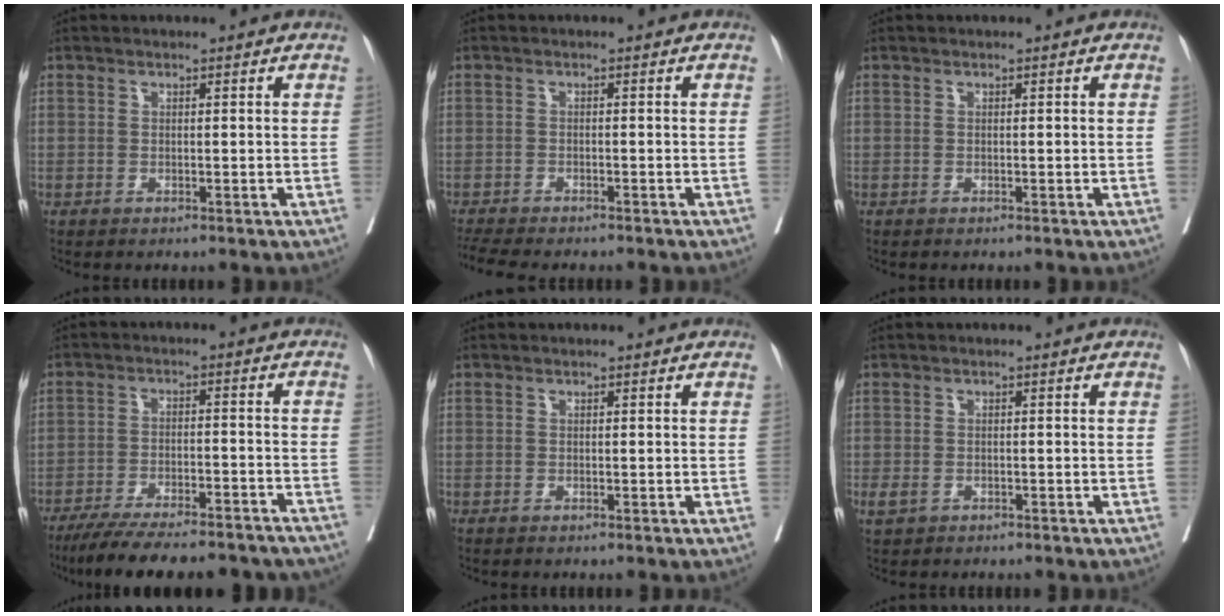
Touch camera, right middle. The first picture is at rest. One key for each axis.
{"total": 5.7, "fx": -5.2, "fy": 0.7, "fz": 2.3, "tx": -0.043, "ty": -0.011, "tz": -0.085}
{"total": 0.0}
{"total": 19.9, "fx": -17.4, "fy": 3.7, "fz": 8.9, "tx": -0.130, "ty": -0.011, "tz": -0.242}
{"total": 0.0}
{"total": 1.6, "fx": -0.8, "fy": 1.1, "fz": 0.9, "tx": -0.023, "ty": -0.002, "tz": -0.009}